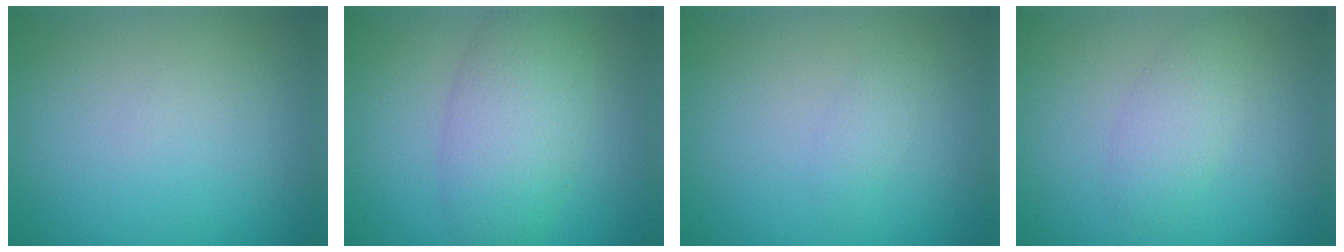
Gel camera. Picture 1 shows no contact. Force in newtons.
{"total": 5.3, "press": 5.3, "slide": 0.3}
{"total": 0.9, "press": 0.9, "slide": 0.0}
{"total": 2.1, "press": 2.1, "slide": 0.1}